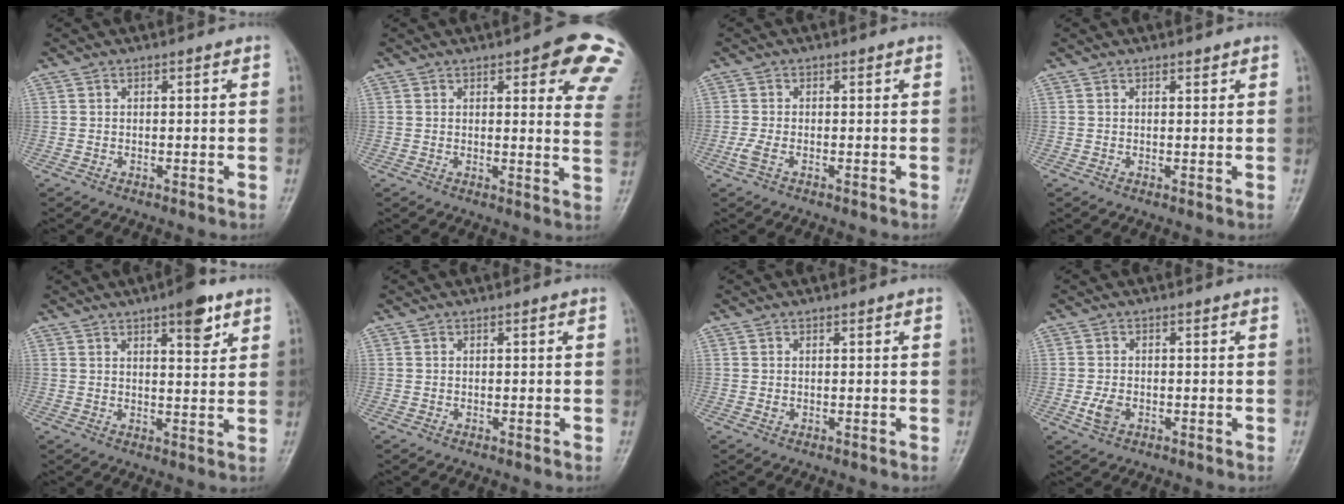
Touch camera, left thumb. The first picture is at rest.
{"total": 13.7, "force": [7.5, 4.2, 10.6], "torque": [-0.086, -0.032, 0.069]}
{"total": 1.9, "force": [-0.8, 0.9, 1.5], "torque": [-0.039, -0.002, -0.016]}
{"total": 0.6, "force": [0.5, 0.3, 0.1], "torque": [0.001, -0.005, 0.009]}
{"total": 6.8, "force": [4.0, 2.3, 5.0], "torque": [-0.051, -0.019, 0.053]}
{"total": 0.0}
{"total": 0.5, "force": [0.1, 0.5, 0.2], "torque": [0.003, 0.000, 0.005]}
{"total": 3.0, "force": [-1.0, 2.1, 1.9], "torque": [-0.037, 0.000, -0.016]}